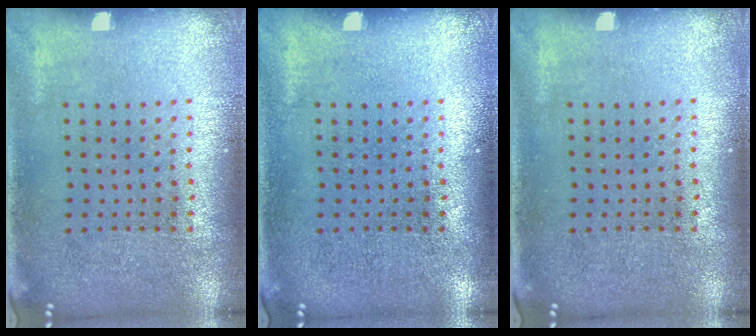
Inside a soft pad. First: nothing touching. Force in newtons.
{"total": 0.0}
{"total": 0.0}